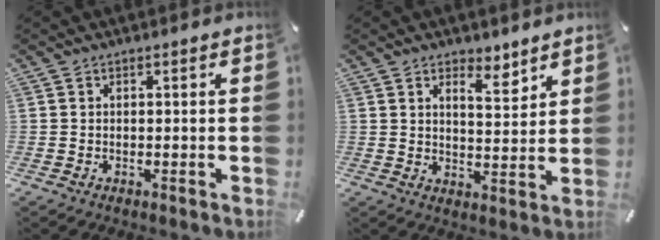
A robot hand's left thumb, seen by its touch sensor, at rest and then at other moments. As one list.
[{"total": 5.6, "force": [4.8, 2.2, 2.0], "torque": [-0.014, -0.036, 0.081]}]